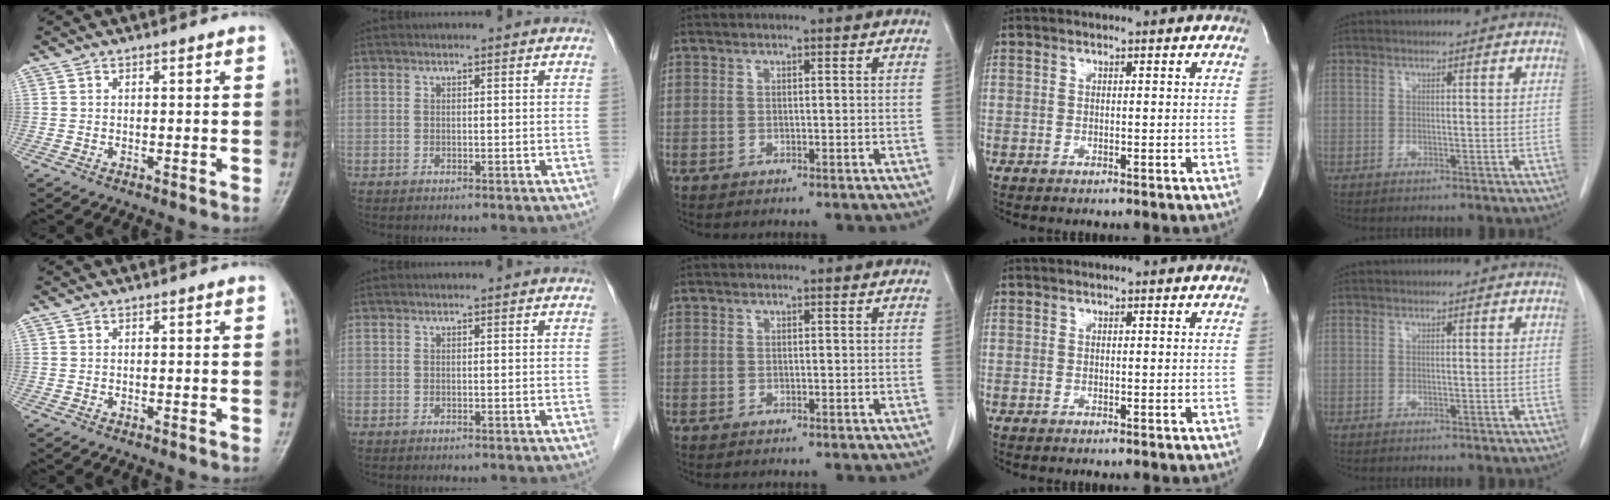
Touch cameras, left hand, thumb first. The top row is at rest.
{}